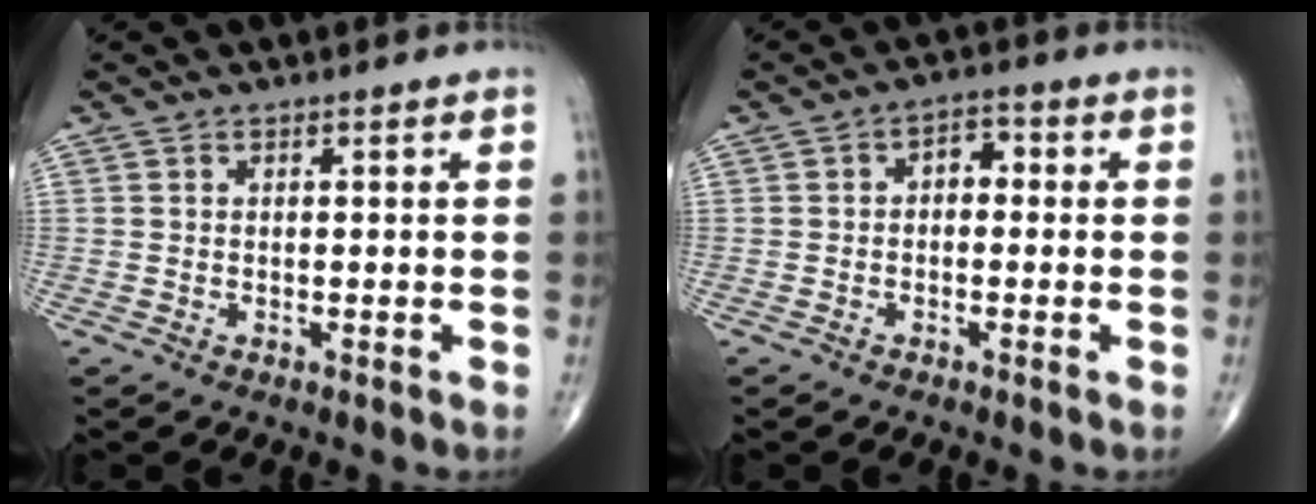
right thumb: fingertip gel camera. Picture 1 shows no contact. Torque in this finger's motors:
{"motor_torque": [-0.29, -0.18, -0.08, -0.07, -0.05]}